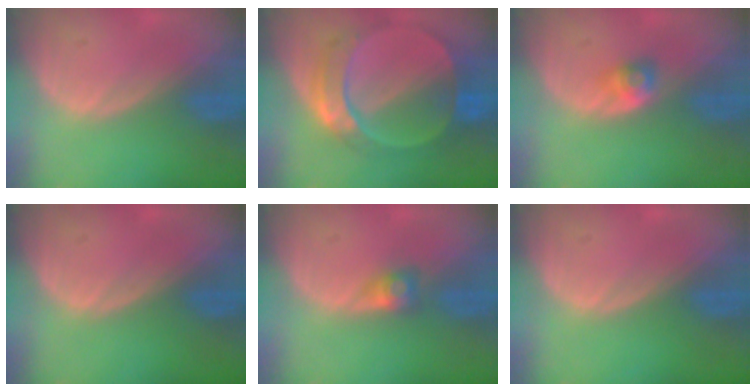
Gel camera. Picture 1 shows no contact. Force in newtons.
{"total": 9.5, "press": 8.3, "slide": 4.4}
{"total": 2.7, "press": 2.4, "slide": 1.3}
{"total": 0.0}
{"total": 2.6, "press": 2.4, "slide": 1.0}
{"total": 0.0}